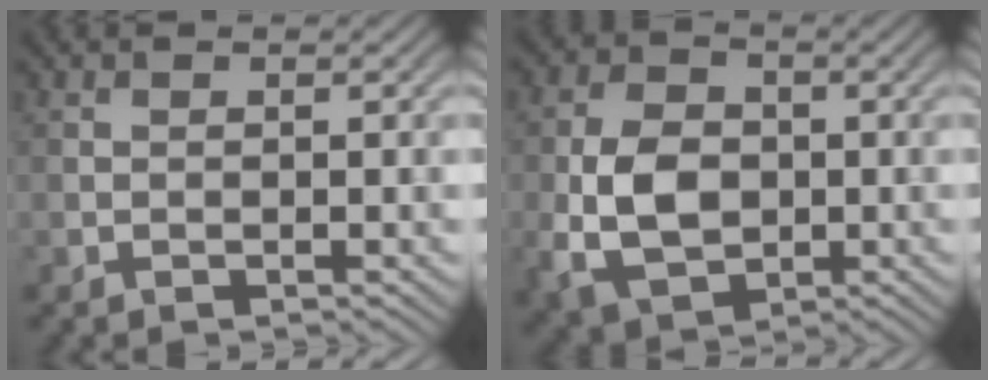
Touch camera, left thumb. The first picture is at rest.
{"total": 8.4, "force": [-1.2, 6.0, 5.9], "torque": [-0.134, -0.008, -0.028]}